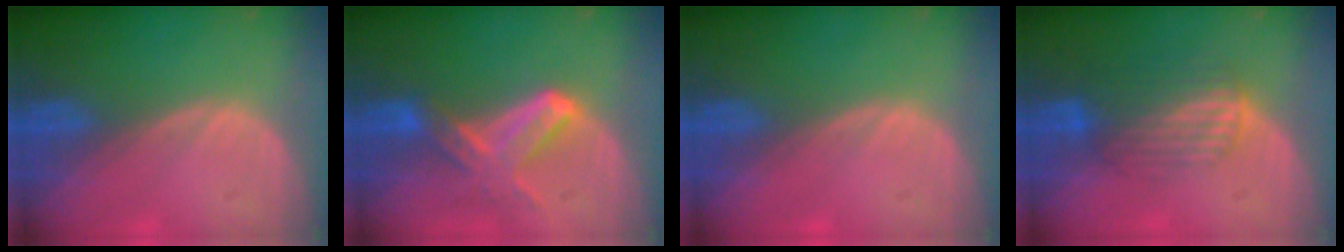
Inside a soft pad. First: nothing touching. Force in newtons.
{"total": 6.1, "press": 6.1, "slide": 0.1}
{"total": 0.0}
{"total": 7.0, "press": 5.9, "slide": 3.8}